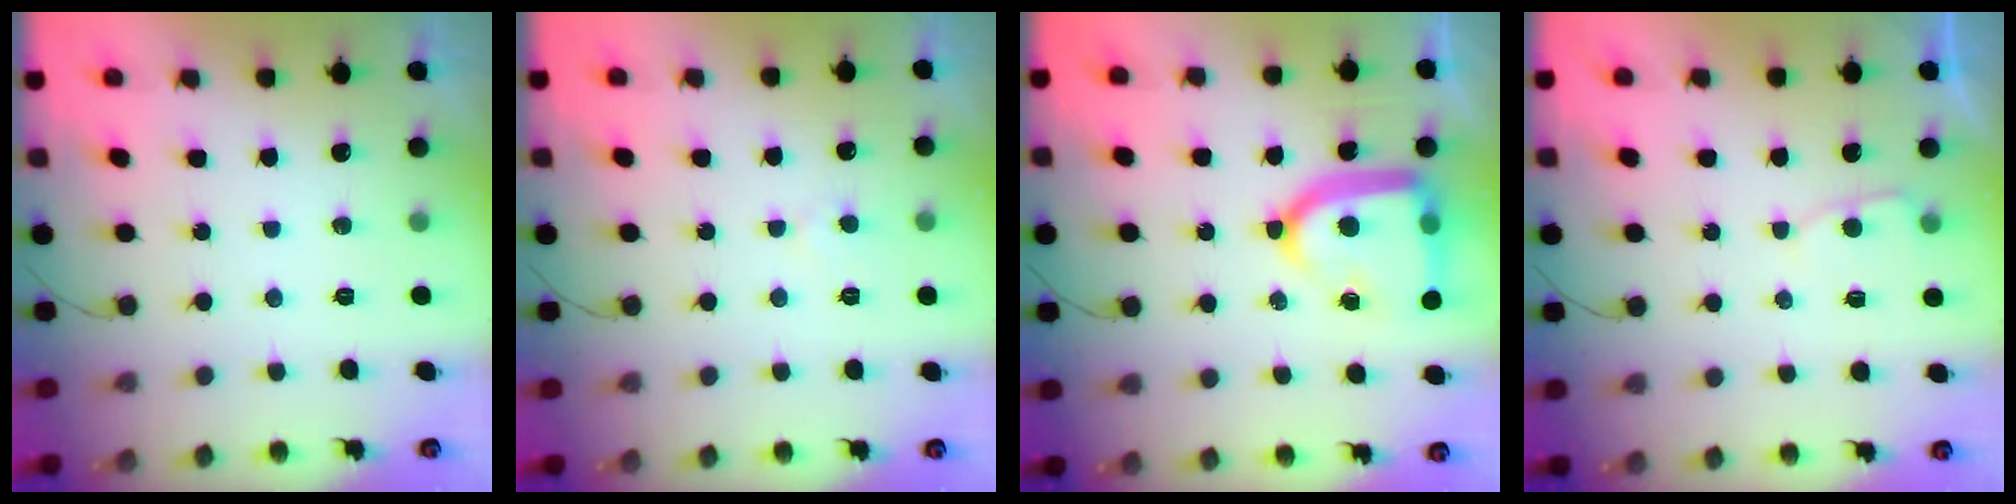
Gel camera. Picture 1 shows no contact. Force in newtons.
{"total": 2.6, "press": 2.6, "slide": 0.2}
{"total": 17.7, "press": 17.6, "slide": 1.4}
{"total": 2.7, "press": 2.7, "slide": 0.3}